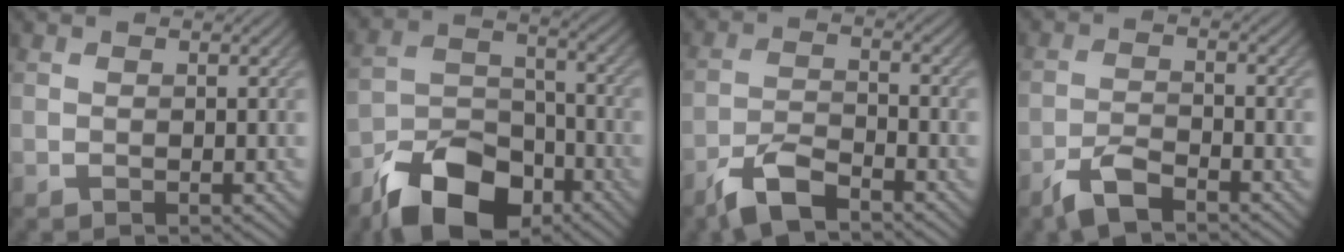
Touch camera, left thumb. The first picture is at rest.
{"total": 12.5, "force": [-8.7, 6.4, 6.2], "torque": [-0.124, -0.006, -0.165]}
{"total": 6.3, "force": [-4.8, 1.7, 3.7], "torque": [-0.077, -0.001, -0.100]}
{"total": 4.8, "force": [-3.6, 1.3, 2.9], "torque": [-0.062, -0.002, -0.077]}